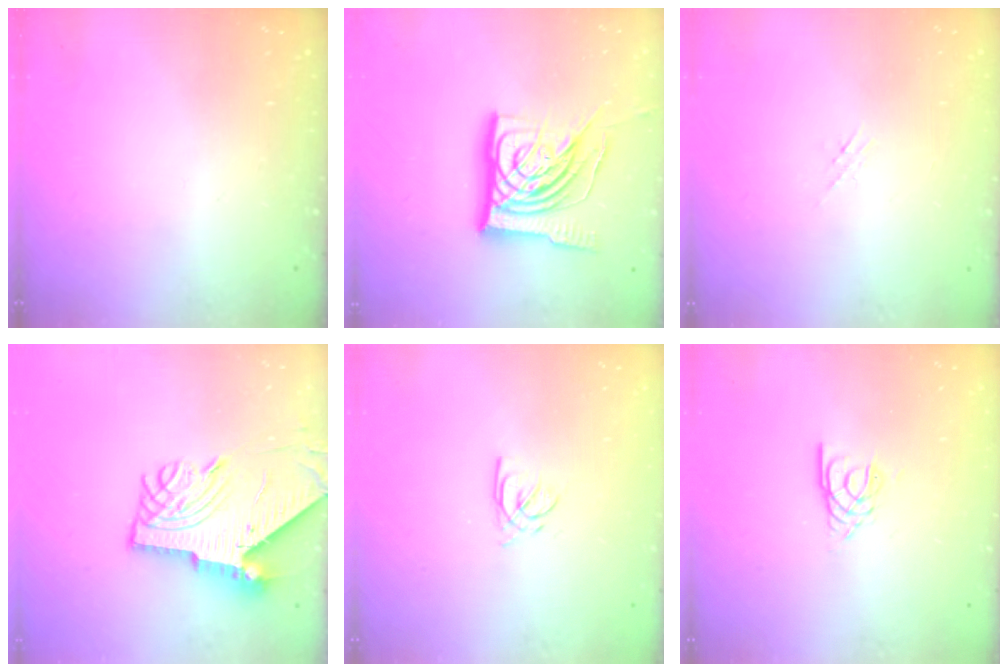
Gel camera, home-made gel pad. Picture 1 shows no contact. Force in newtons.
{"total": 21.1, "press": 21.0, "slide": 2.2}
{"total": 3.7, "press": 3.6, "slide": 0.7}
{"total": 11.4, "press": 11.3, "slide": 1.2}
{"total": 2.5, "press": 2.5, "slide": 0.3}
{"total": 3.5, "press": 3.5, "slide": 0.4}